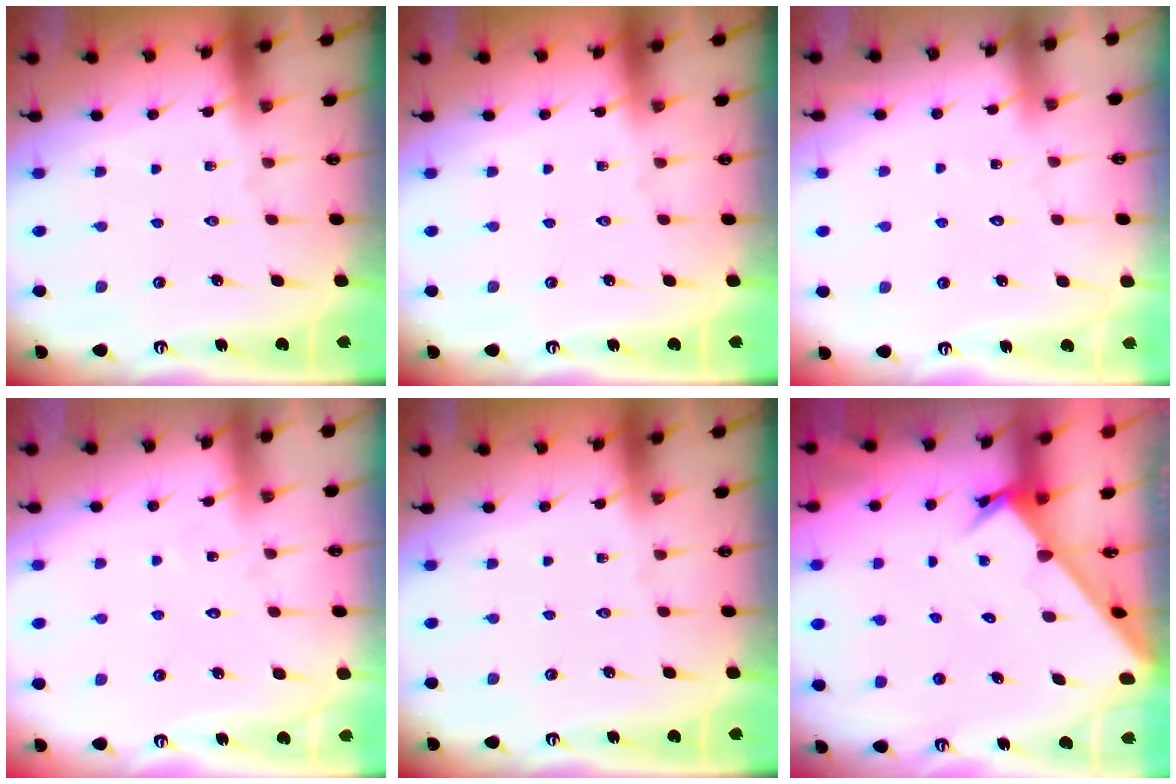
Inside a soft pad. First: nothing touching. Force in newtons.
{"total": 0.0}
{"total": 3.3, "press": 3.3, "slide": 0.2}
{"total": 4.7, "press": 4.7, "slide": 0.5}
{"total": 0.0}
{"total": 2.8, "press": 2.8, "slide": 0.3}